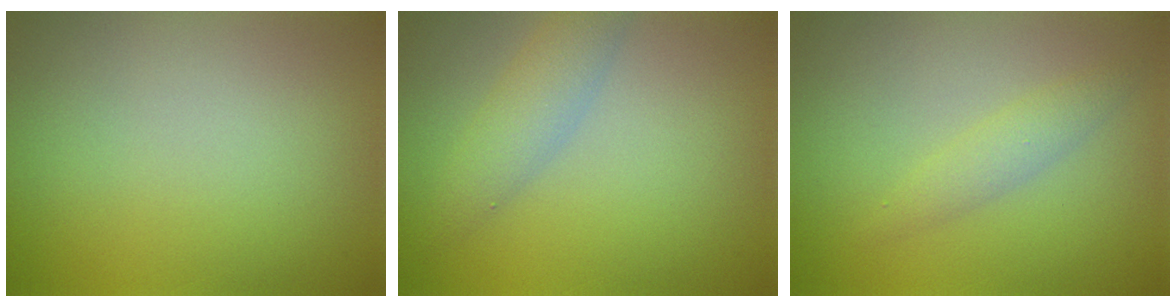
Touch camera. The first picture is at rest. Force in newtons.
{"total": 3.0, "press": 3.0, "slide": 0.1}
{"total": 1.8, "press": 1.8, "slide": 0.1}